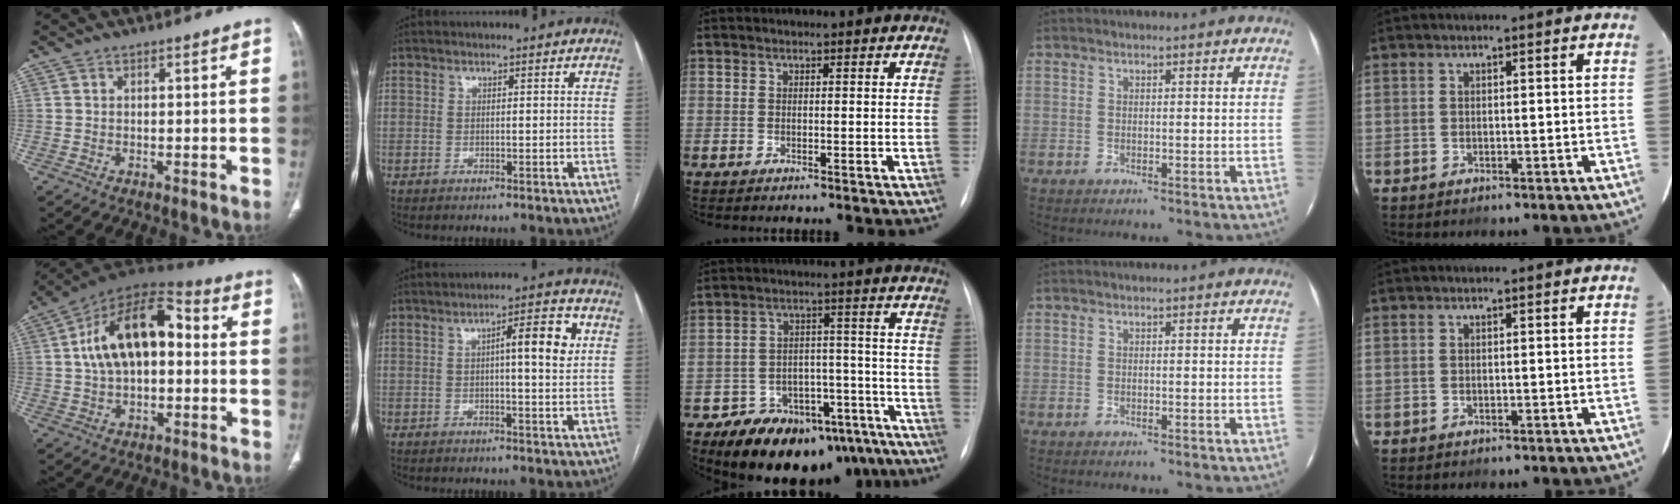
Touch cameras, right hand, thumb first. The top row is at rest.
{"thumb": {"total": 17.7, "force": [1.8, 10.1, 14.5], "torque": [-0.227, 0.042, 0.023]}, "index": {"total": 7.5, "force": [1.4, 0.9, 7.3], "torque": [-0.106, 0.014, 0.016]}, "middle": {"total": 17.6, "force": [-14.1, 8.5, 6.2], "torque": [-0.060, 0.051, -0.192]}}